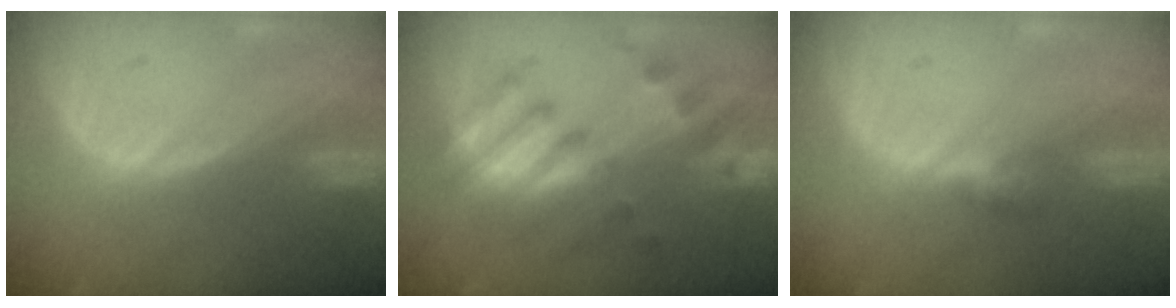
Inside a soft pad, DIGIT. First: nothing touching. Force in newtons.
{"total": 7.7, "press": 7.5, "slide": 1.8}
{"total": 2.6, "press": 2.5, "slide": 0.7}